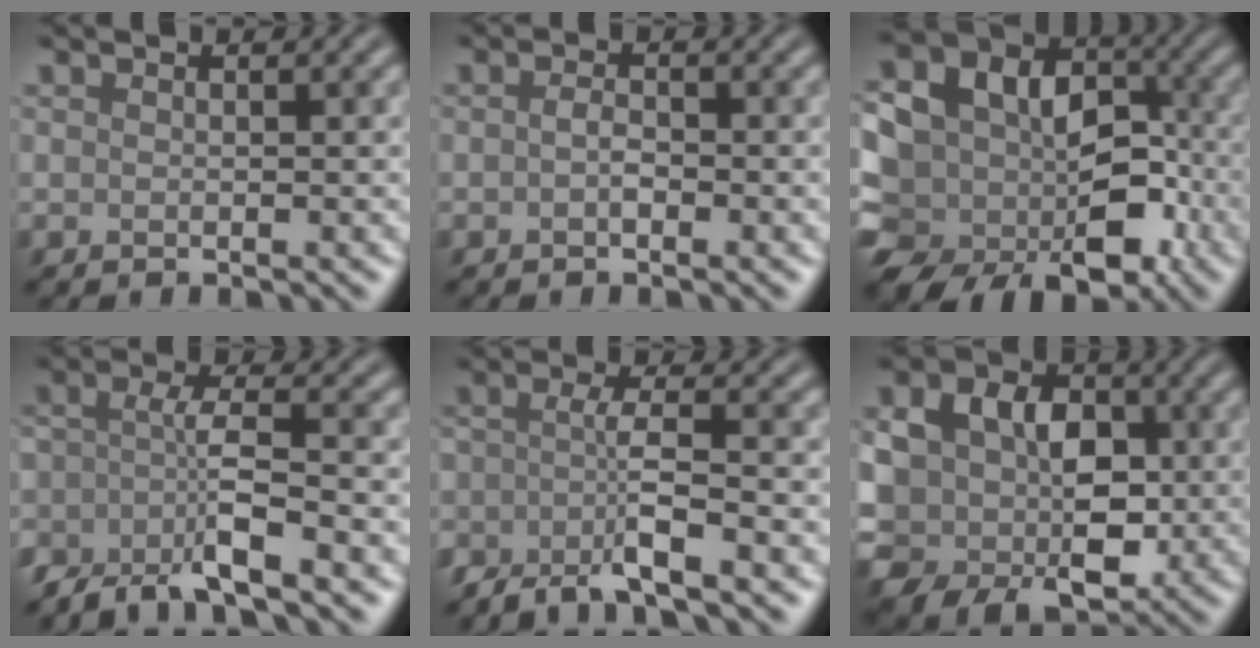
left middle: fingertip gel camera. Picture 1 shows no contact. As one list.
[{"total": 1.1, "force": [-0.4, 0.5, 0.9], "torque": [-0.019, 0.003, -0.009]}, {"total": 16.2, "force": [-3.3, 13.3, 8.6], "torque": [-0.162, 0.016, -0.063]}, {"total": 4.9, "force": [-3.1, 1.1, 3.6], "torque": [-0.062, 0.000, -0.067]}, {"total": 4.1, "force": [-2.7, 0.6, 3.0], "torque": [-0.051, 0.003, -0.060]}, {"total": 9.3, "force": [-0.7, 7.2, 5.8], "torque": [-0.098, 0.004, -0.017]}]